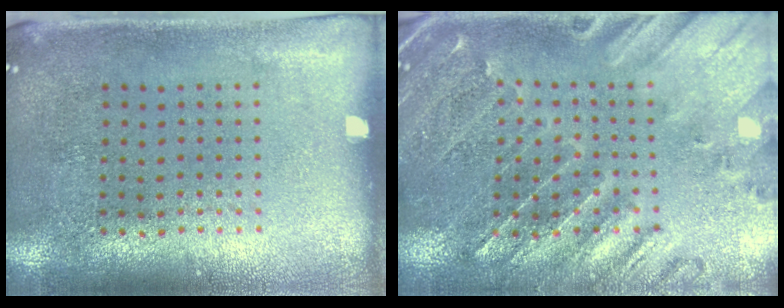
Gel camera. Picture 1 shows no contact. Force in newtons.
{"total": 0.8, "press": 0.7, "slide": 0.3}